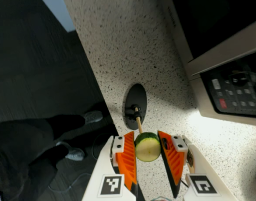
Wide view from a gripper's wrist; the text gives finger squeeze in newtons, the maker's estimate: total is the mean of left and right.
{"total": 9.4, "left": 9.6, "right": 9.2}